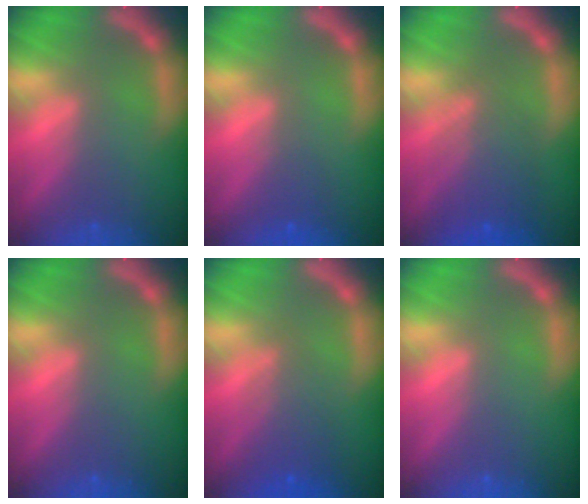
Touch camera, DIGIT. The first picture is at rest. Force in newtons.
{"total": 1.5}
{"total": 5.5}
{"total": 0.0}
{"total": 3.6}
{"total": 0.0}